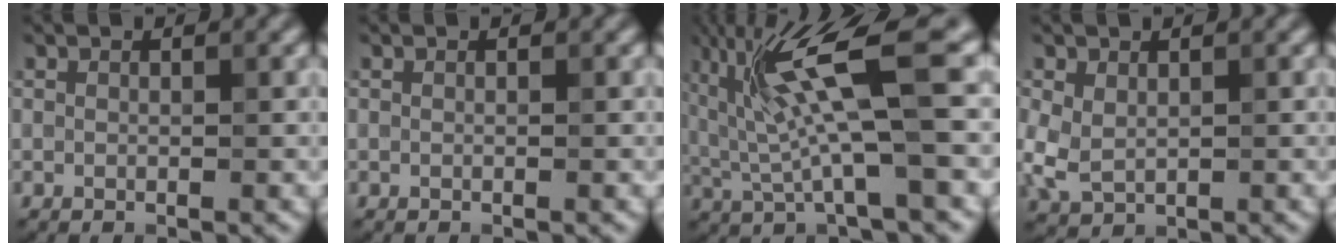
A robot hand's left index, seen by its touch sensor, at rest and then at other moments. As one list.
[{"total": 0.0}, {"total": 10.1, "force": [2.7, 2.0, 9.6], "torque": [-0.172, 0.005, 0.053]}, {"total": 2.8, "force": [0.4, 2.1, 1.8], "torque": [-0.047, -0.001, 0.012]}]